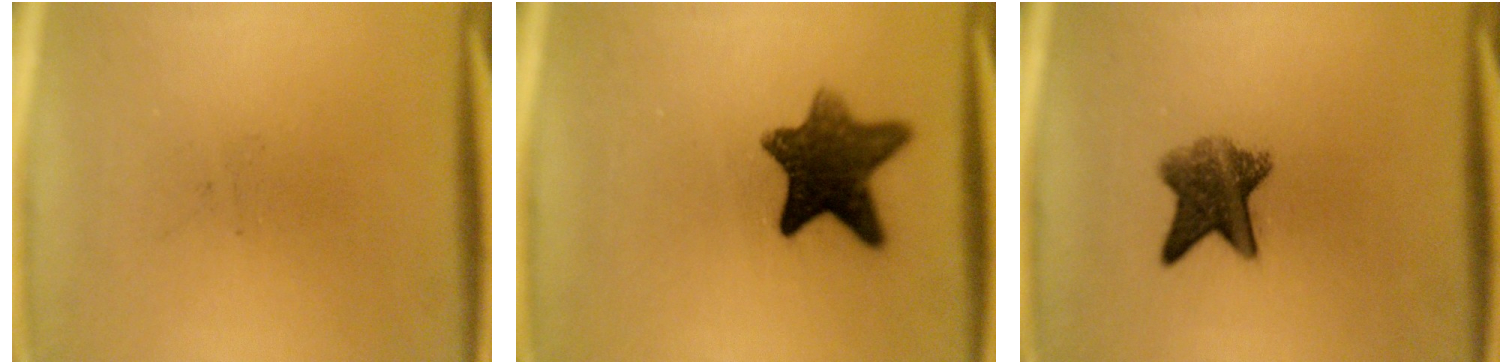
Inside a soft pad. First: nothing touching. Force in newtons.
{"total": 10.4}
{"total": 7.0}